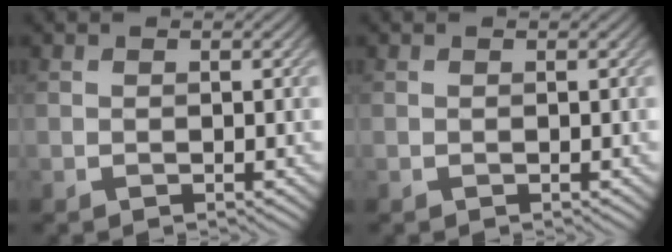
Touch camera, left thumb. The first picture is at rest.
{"total": 0.0}